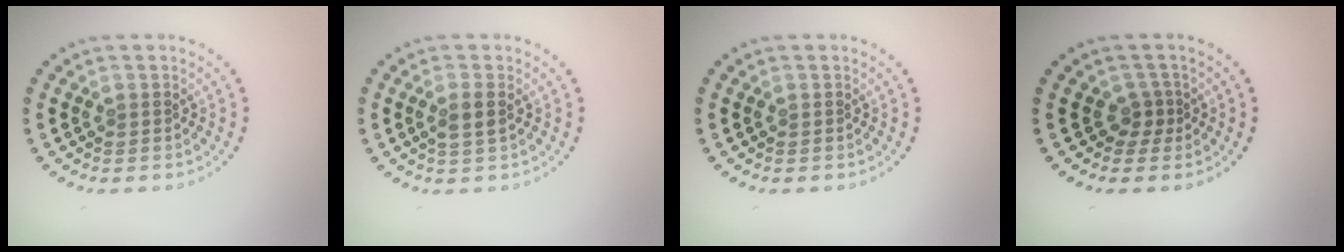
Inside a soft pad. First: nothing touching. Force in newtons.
{"total": 1.5, "press": 1.4, "slide": 0.6}
{"total": 0.0}
{"total": 1.4, "press": 1.1, "slide": 0.9}